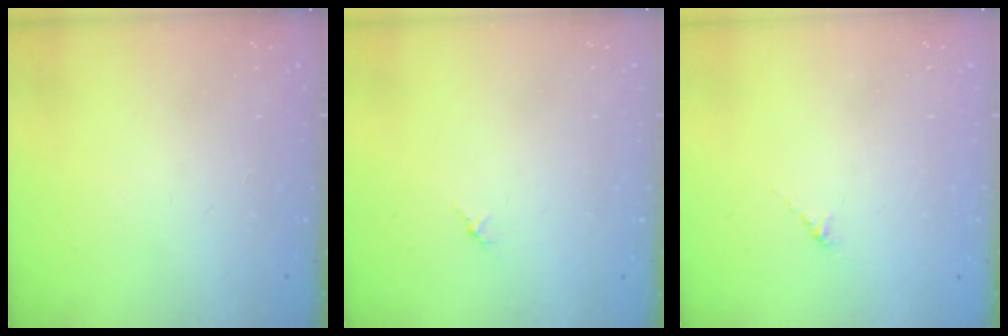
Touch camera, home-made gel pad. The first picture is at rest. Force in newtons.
{"total": 1.4, "press": 1.4, "slide": 0.4}
{"total": 2.7, "press": 2.7, "slide": 0.7}